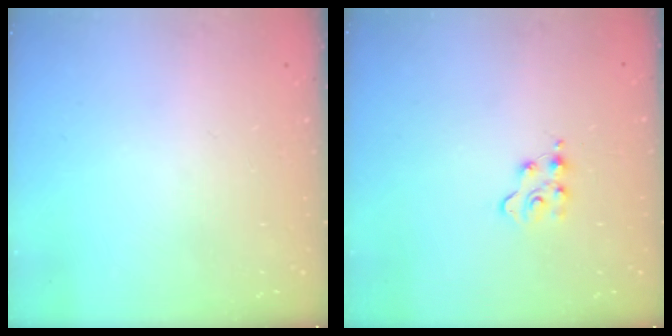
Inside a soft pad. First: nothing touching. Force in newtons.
{"total": 3.9, "press": 3.9, "slide": 0.5}